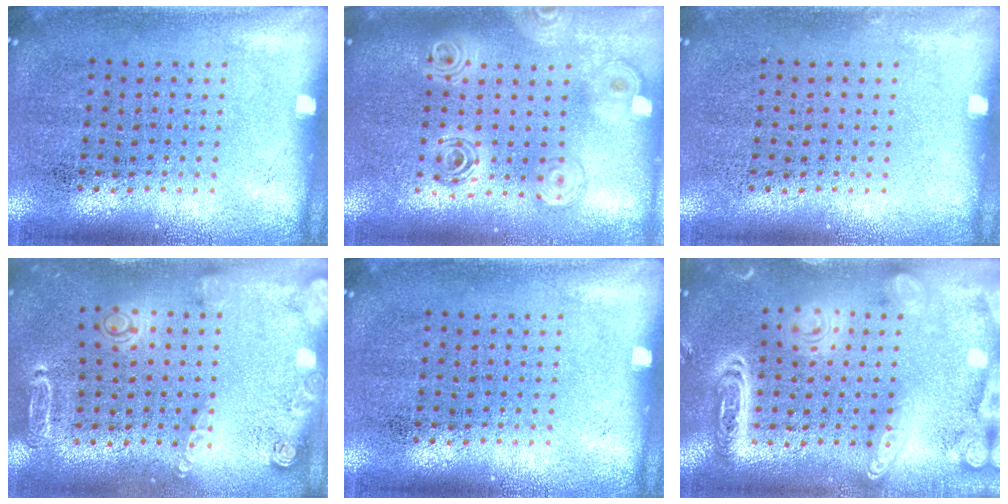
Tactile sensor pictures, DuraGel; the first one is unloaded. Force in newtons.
{"total": 2.1, "press": 1.7, "slide": 1.2}
{"total": 0.0}
{"total": 1.6, "press": 1.6, "slide": 0.1}
{"total": 0.0}
{"total": 3.9, "press": 3.9, "slide": 0.3}